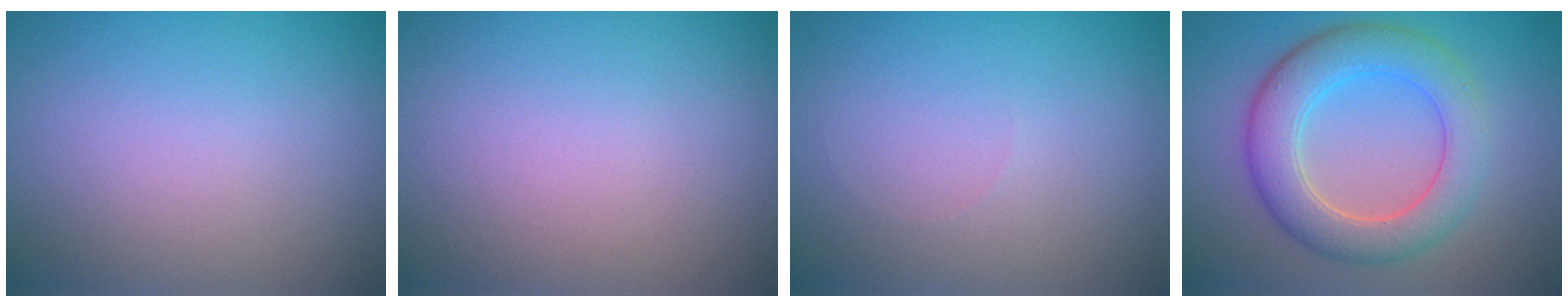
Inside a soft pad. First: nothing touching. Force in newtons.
{"total": 0.0}
{"total": 0.0}
{"total": 6.3, "press": 6.2, "slide": 0.6}